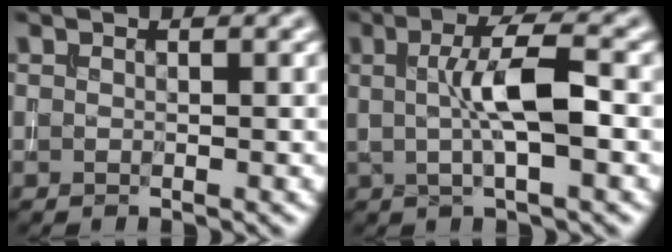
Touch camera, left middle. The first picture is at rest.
{"total": 5.0, "force": [0.4, 1.1, 4.9], "torque": [-0.085, 0.009, 0.005]}